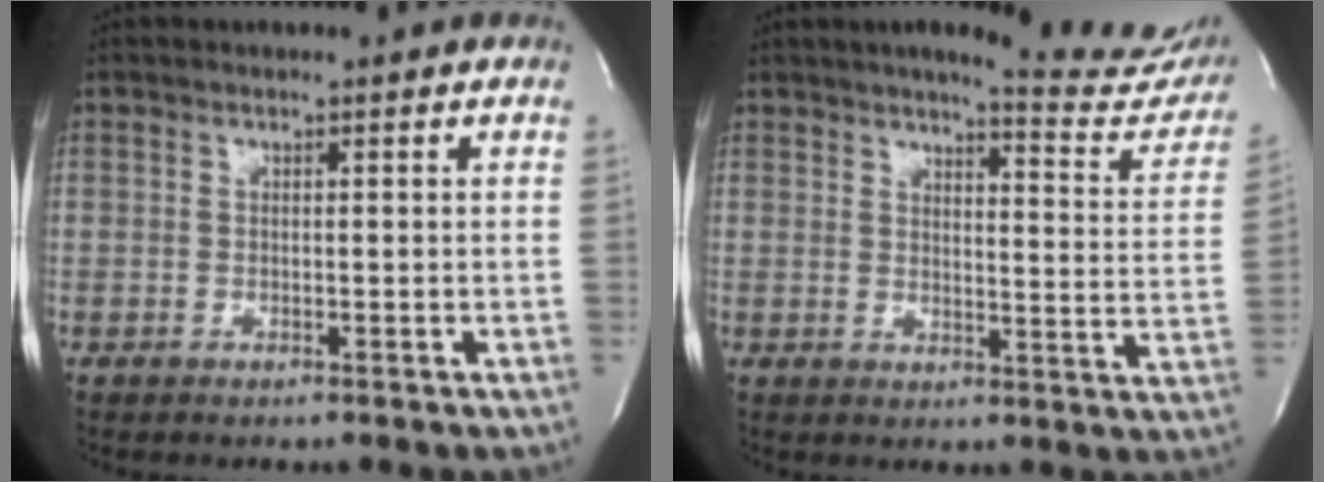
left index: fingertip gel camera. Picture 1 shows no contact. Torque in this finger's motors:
{"motor_torque": [1.08, -1.06, 0.35, 0.06]}